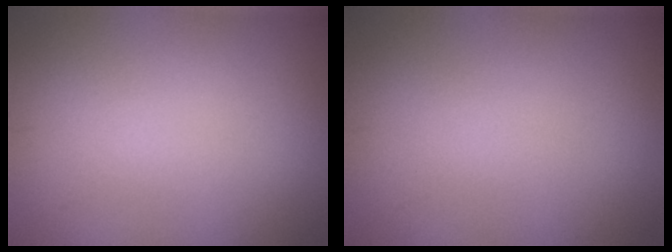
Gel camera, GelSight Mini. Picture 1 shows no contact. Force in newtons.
{"total": 0.0}